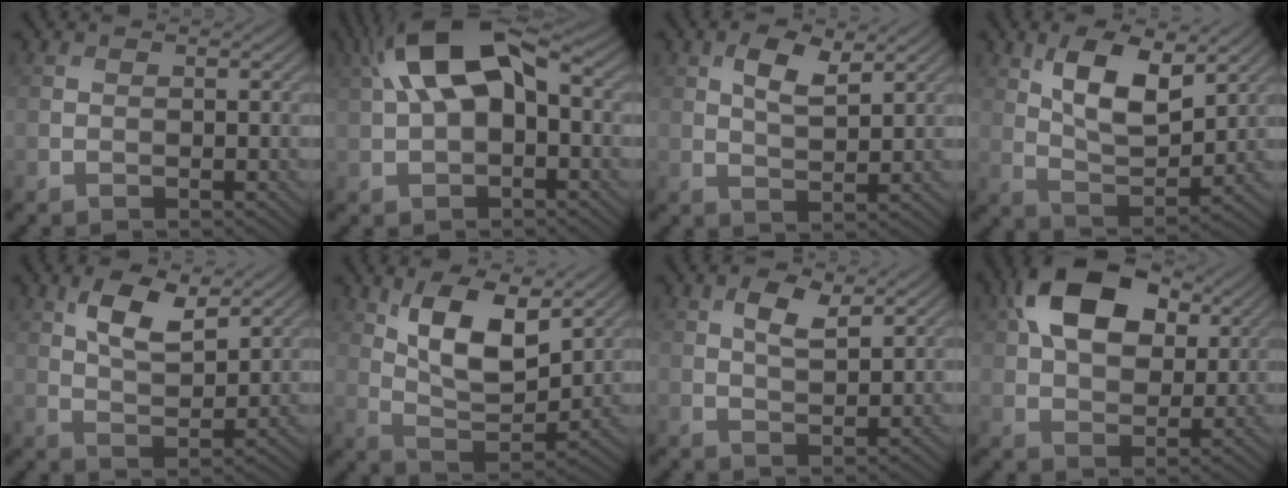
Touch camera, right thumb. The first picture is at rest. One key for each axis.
{"total": 12.6, "fx": 2.8, "fy": 6.6, "fz": 10.4, "tx": -0.205, "ty": 0.024, "tz": 0.043}
{"total": 4.5, "fx": 2.3, "fy": 1.9, "fz": 3.4, "tx": -0.074, "ty": -0.002, "tz": 0.043}
{"total": 10.0, "fx": 4.5, "fy": 4.3, "fz": 7.7, "tx": -0.153, "ty": -0.003, "tz": 0.088}
{"total": 7.0, "fx": 3.7, "fy": 2.9, "fz": 5.1, "tx": -0.105, "ty": -0.001, "tz": 0.072}
{"total": 11.3, "fx": 5.2, "fy": 5.0, "fz": 8.7, "tx": -0.179, "ty": -0.004, "tz": 0.100}
{"total": 3.9, "fx": 1.9, "fy": 1.6, "fz": 3.0, "tx": -0.064, "ty": 0.000, "tz": 0.038}
{"total": 13.3, "fx": 4.9, "fy": 8.2, "fz": 9.3, "tx": -0.186, "ty": 0.025, "tz": 0.083}